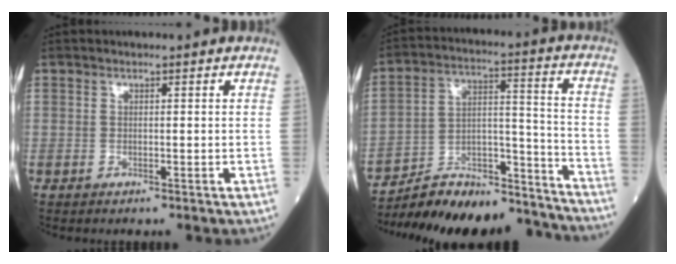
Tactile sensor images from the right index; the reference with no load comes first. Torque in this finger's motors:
{"motor_torque": [1.10, -1.04, 0.36, 0.10]}